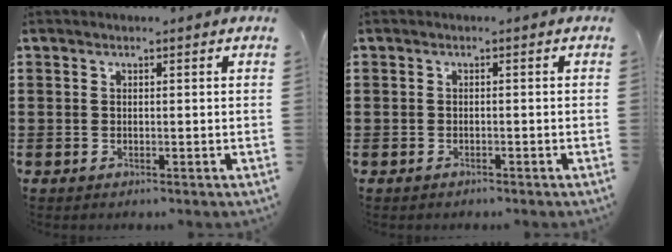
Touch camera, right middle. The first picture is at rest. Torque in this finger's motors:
{"motor_torque": [-0.38, 0.32, 0.00, -0.02]}